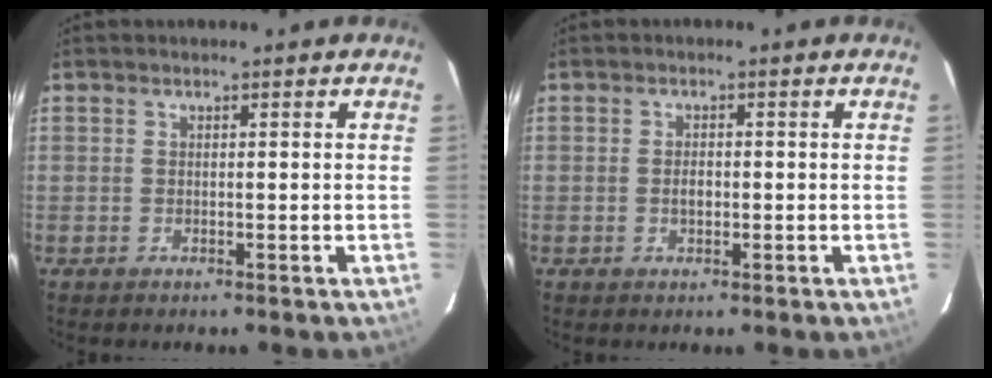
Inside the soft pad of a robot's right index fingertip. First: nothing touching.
{"total": 1.7, "force": [-0.3, 1.1, 1.2], "torque": [-0.022, 0.001, -0.006]}